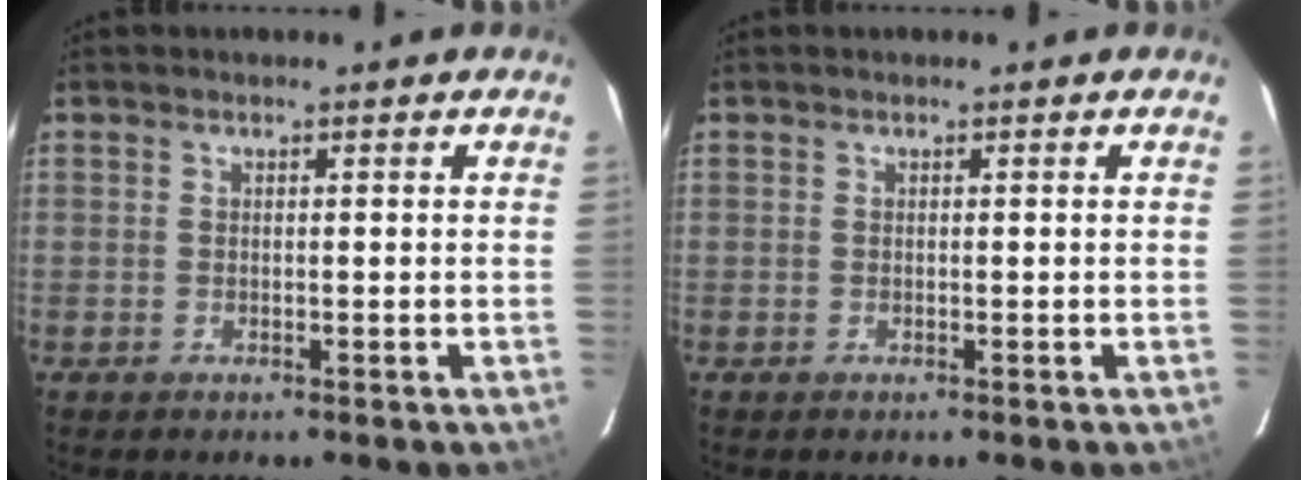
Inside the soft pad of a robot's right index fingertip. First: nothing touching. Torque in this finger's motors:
{"motor_torque": [0.00, 0.00, 0.00, 0.00]}